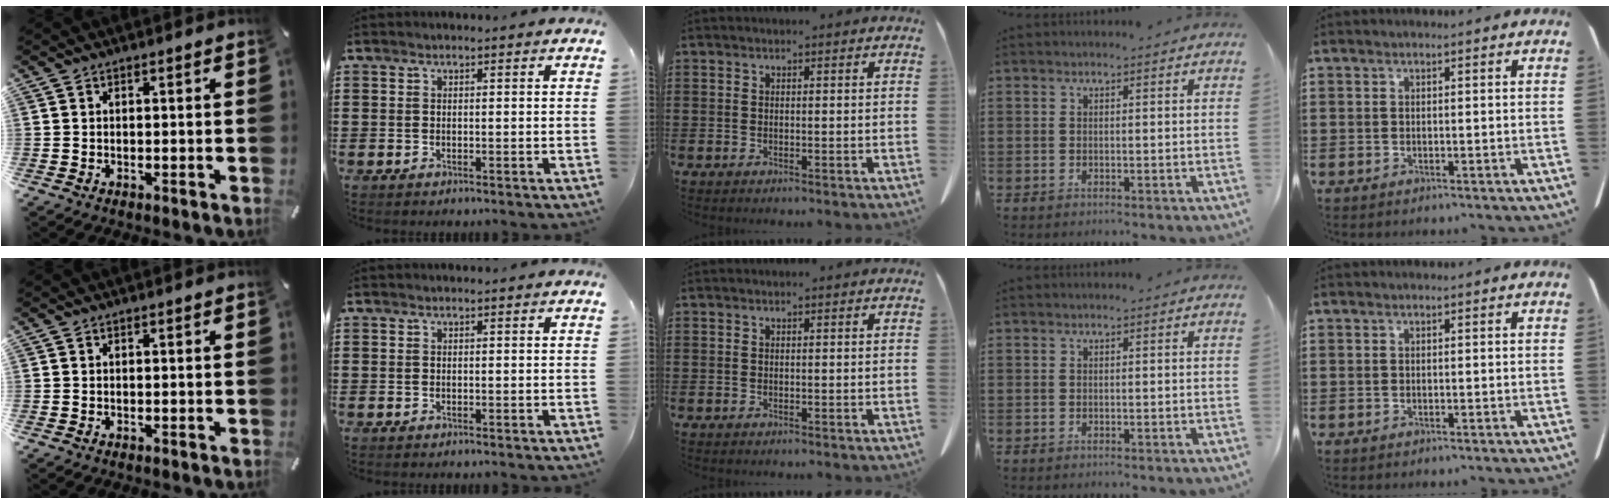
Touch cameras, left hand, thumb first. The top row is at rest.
{}